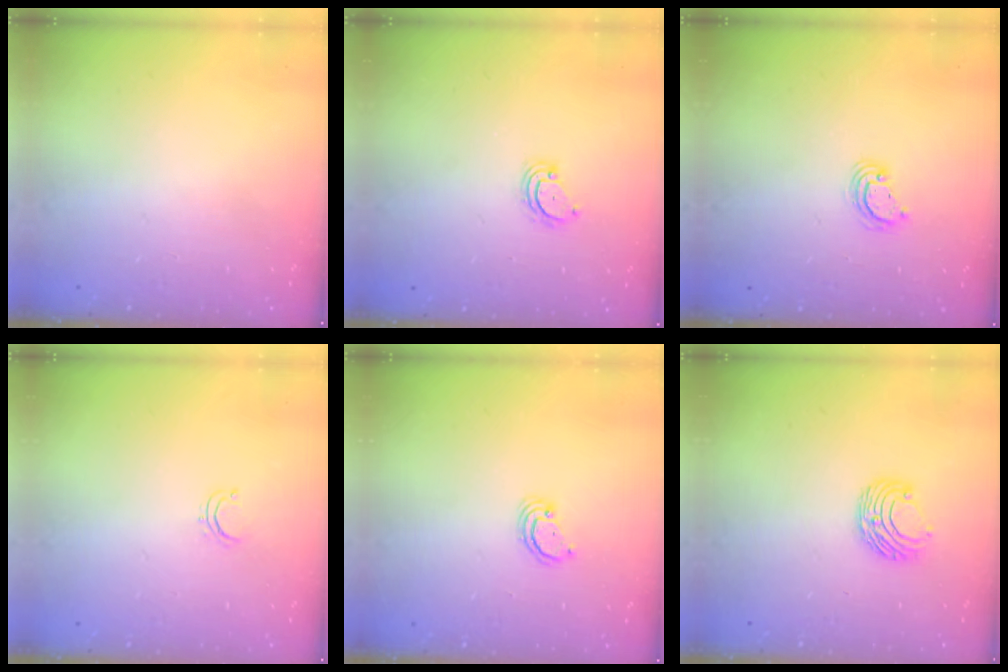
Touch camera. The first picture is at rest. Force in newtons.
{"total": 2.3, "press": 2.3, "slide": 0.2}
{"total": 3.7, "press": 3.7, "slide": 0.3}
{"total": 2.8, "press": 2.8, "slide": 0.2}
{"total": 2.4, "press": 2.4, "slide": 0.2}
{"total": 7.2, "press": 7.2, "slide": 0.8}